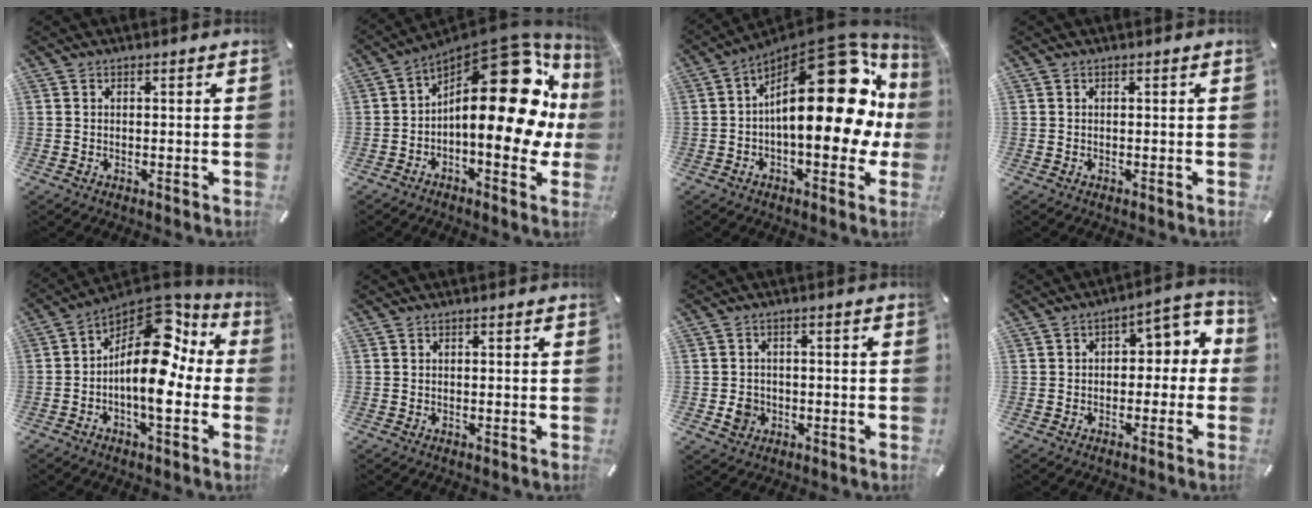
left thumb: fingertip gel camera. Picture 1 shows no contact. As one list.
[{"total": 26.1, "force": [4.4, 11.9, 22.8], "torque": [-0.335, -0.056, 0.081]}, {"total": 29.2, "force": [5.6, 13.1, 25.5], "torque": [-0.382, -0.054, 0.104]}, {"total": 0.0}, {"total": 16.0, "force": [1.6, 7.9, 13.8], "torque": [-0.233, -0.034, 0.025]}, {"total": 0.0}, {"total": 4.4, "force": [-1.2, 4.1, 1.3], "torque": [-0.012, -0.001, -0.024]}, {"total": 6.5, "force": [0.0, 4.3, 4.8], "torque": [-0.049, -0.003, -0.012]}]